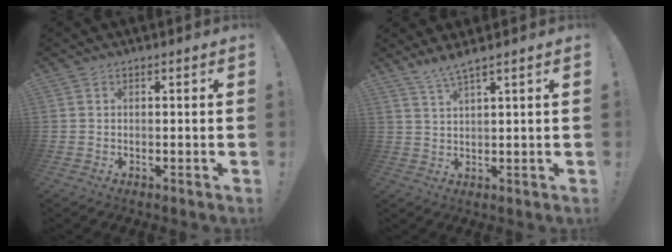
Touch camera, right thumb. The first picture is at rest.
{"total": 3.9, "force": [3.2, -0.3, 2.2], "torque": [-0.051, -0.013, 0.057]}